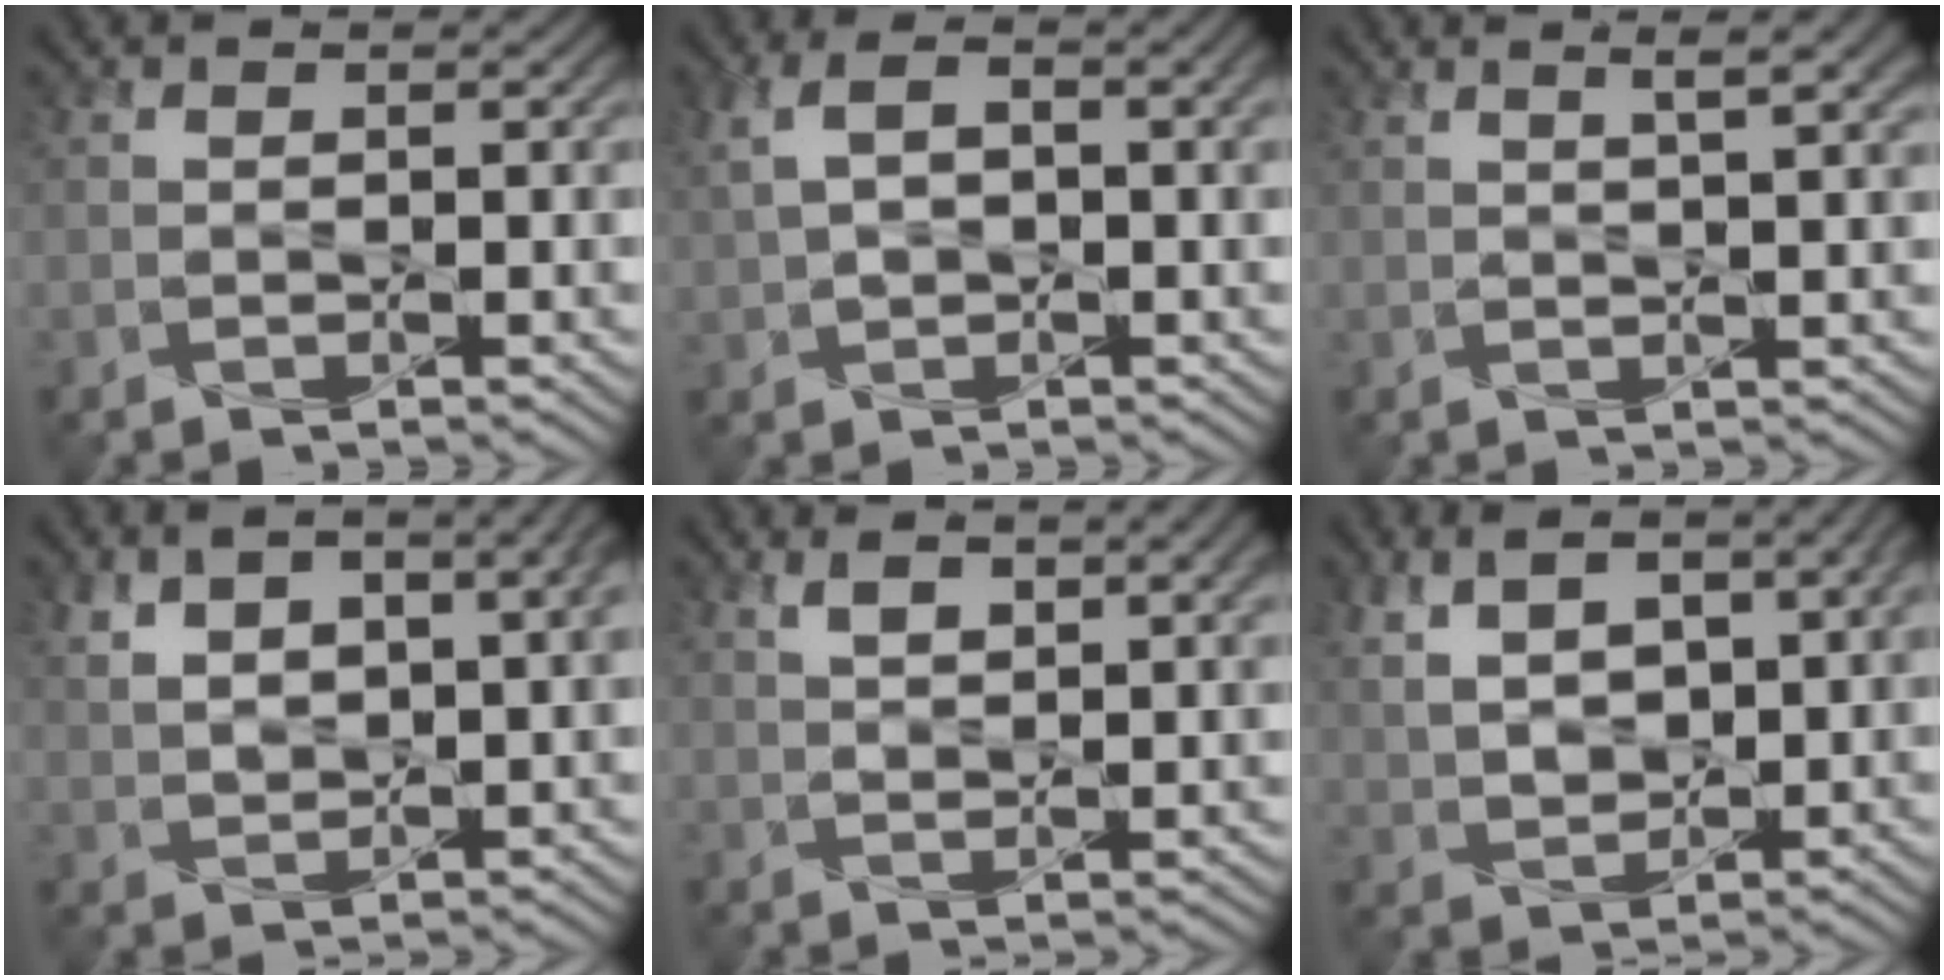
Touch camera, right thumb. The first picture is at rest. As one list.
[{"total": 5.9, "force": [1.3, 3.2, 4.8], "torque": [-0.105, 0.012, 0.022]}, {"total": 4.1, "force": [2.2, 0.8, 3.3], "torque": [-0.042, 0.008, 0.025]}, {"total": 8.6, "force": [3.4, 3.8, 6.8], "torque": [-0.135, 0.010, 0.063]}, {"total": 5.7, "force": [3.3, 1.7, 4.3], "torque": [-0.084, 0.004, 0.063]}, {"total": 8.6, "force": [2.6, 4.7, 6.8], "torque": [-0.147, 0.012, 0.052]}]